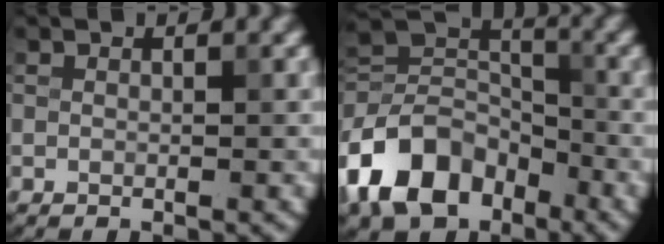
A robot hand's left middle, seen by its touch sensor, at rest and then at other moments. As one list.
[{"total": 10.0, "force": [-5.0, 6.7, 5.4], "torque": [-0.100, 0.009, -0.115]}]